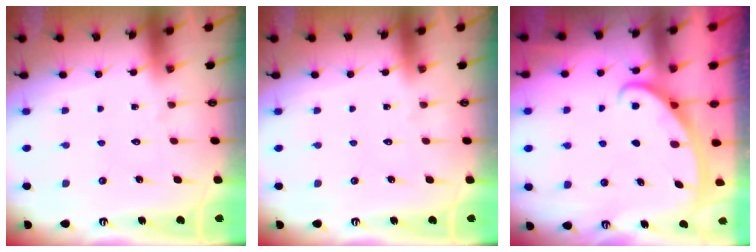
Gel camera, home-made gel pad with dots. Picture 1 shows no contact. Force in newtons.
{"total": 0.0}
{"total": 2.9, "press": 2.9, "slide": 0.4}